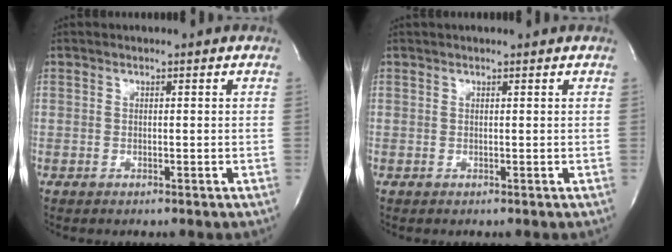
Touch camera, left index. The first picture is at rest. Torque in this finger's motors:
{"motor_torque": [0.45, -0.41, 0.31, 0.04]}